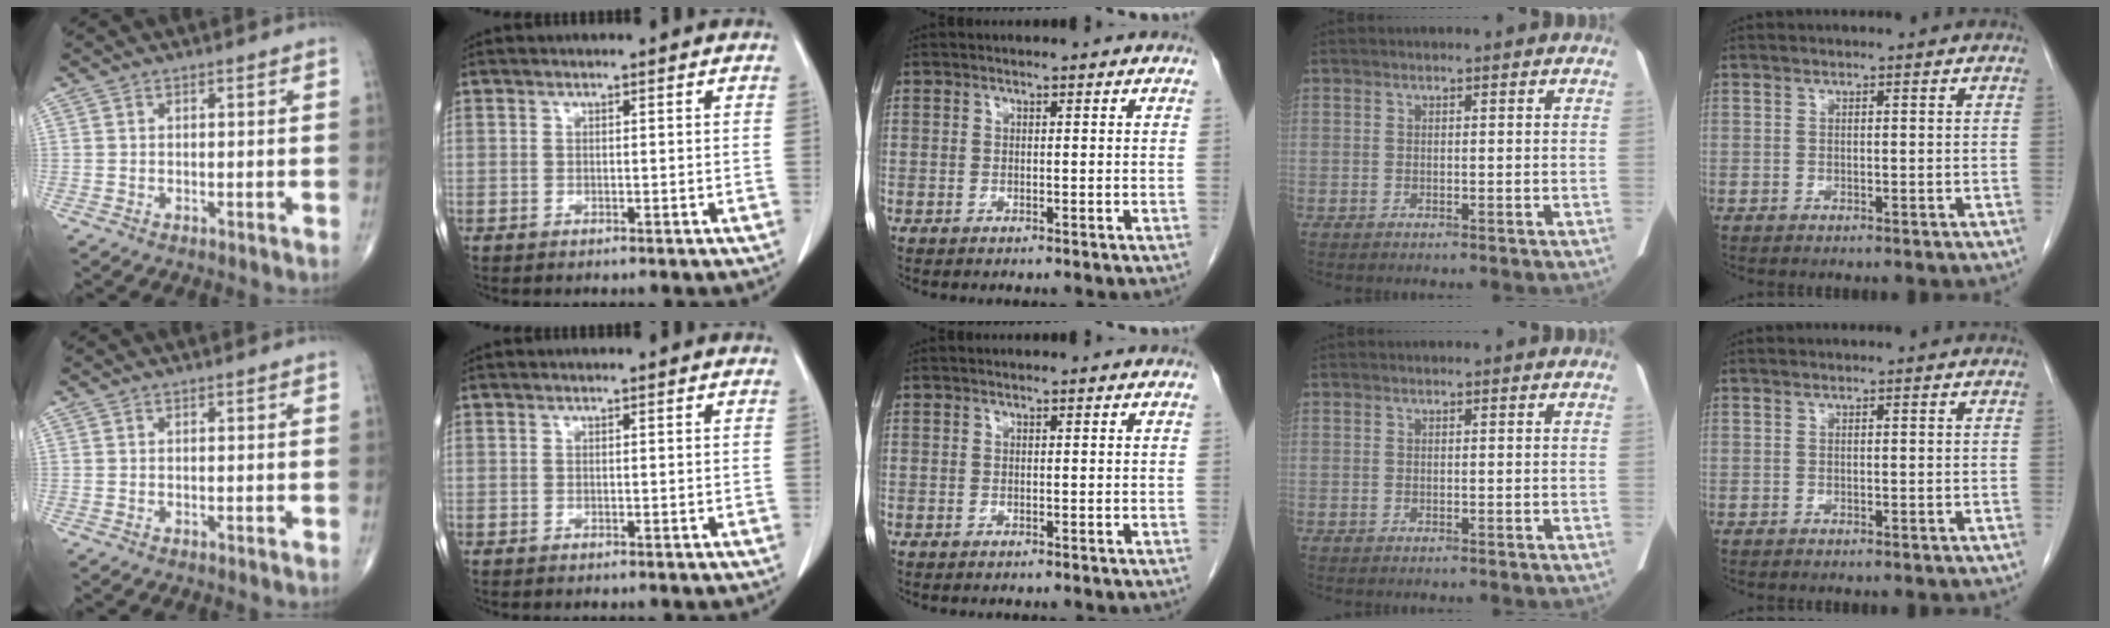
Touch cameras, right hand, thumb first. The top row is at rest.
{}